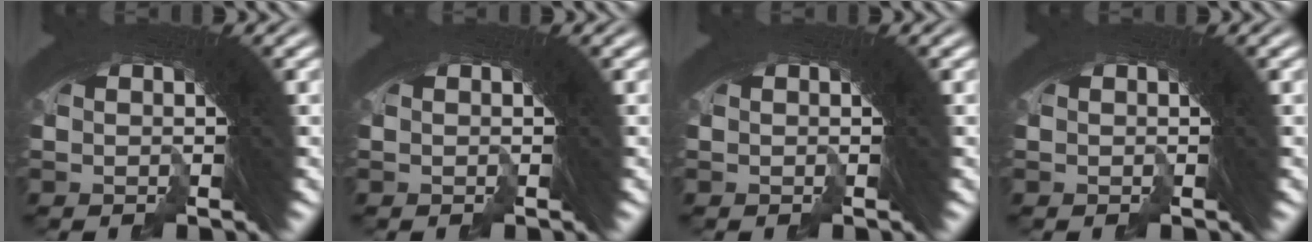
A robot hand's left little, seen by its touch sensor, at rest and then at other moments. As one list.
[{"total": 0.0}, {"total": 0.0}, {"total": 0.0}]